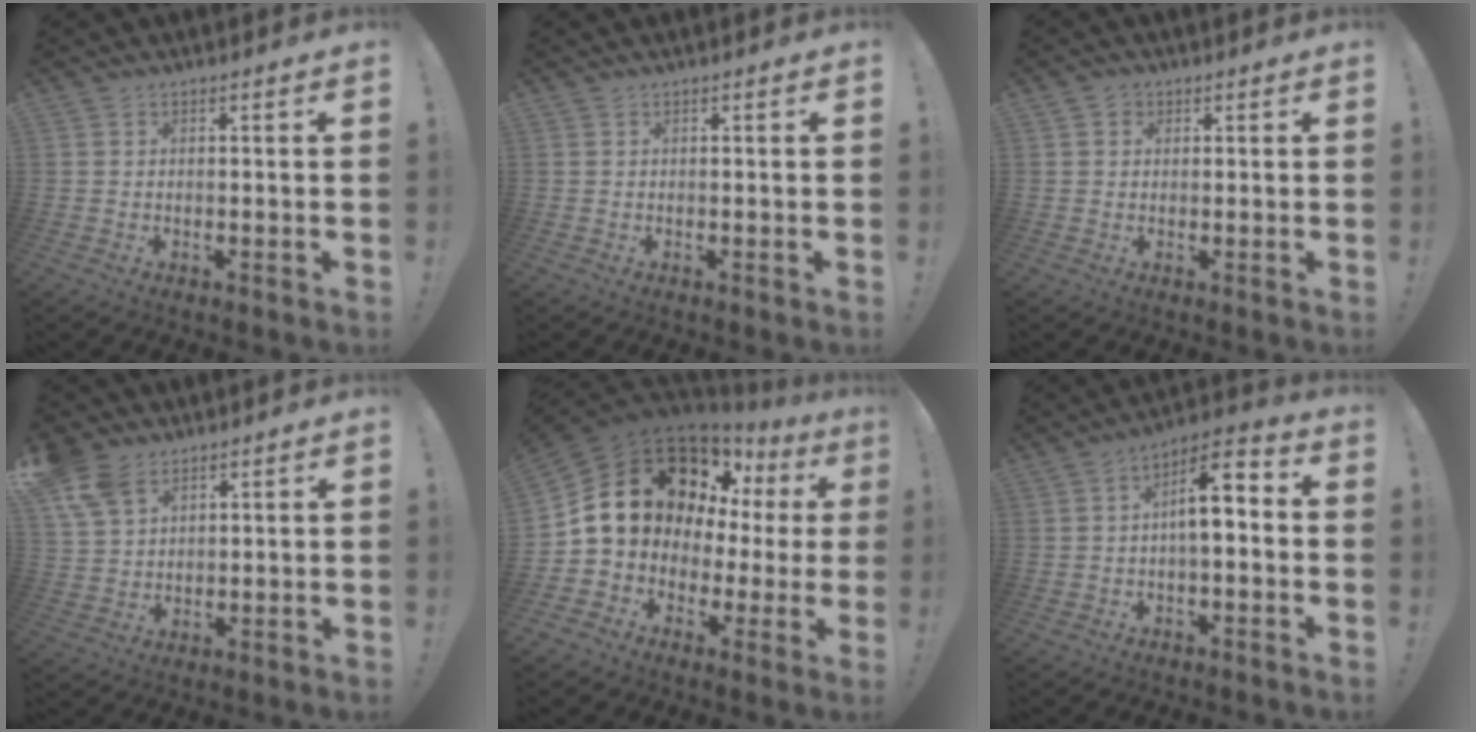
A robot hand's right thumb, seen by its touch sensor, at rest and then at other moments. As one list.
[{"total": 0.0}, {"total": 1.9, "force": [0.8, 1.7, 0.4], "torque": [-0.007, 0.000, 0.013]}, {"total": 9.5, "force": [6.0, 5.9, 4.5], "torque": [-0.088, -0.019, 0.121]}, {"total": 20.6, "force": [7.1, 14.7, 12.7], "torque": [-0.218, -0.029, 0.154]}, {"total": 9.8, "force": [0.2, 3.8, 9.0], "torque": [-0.142, 0.009, 0.004]}]